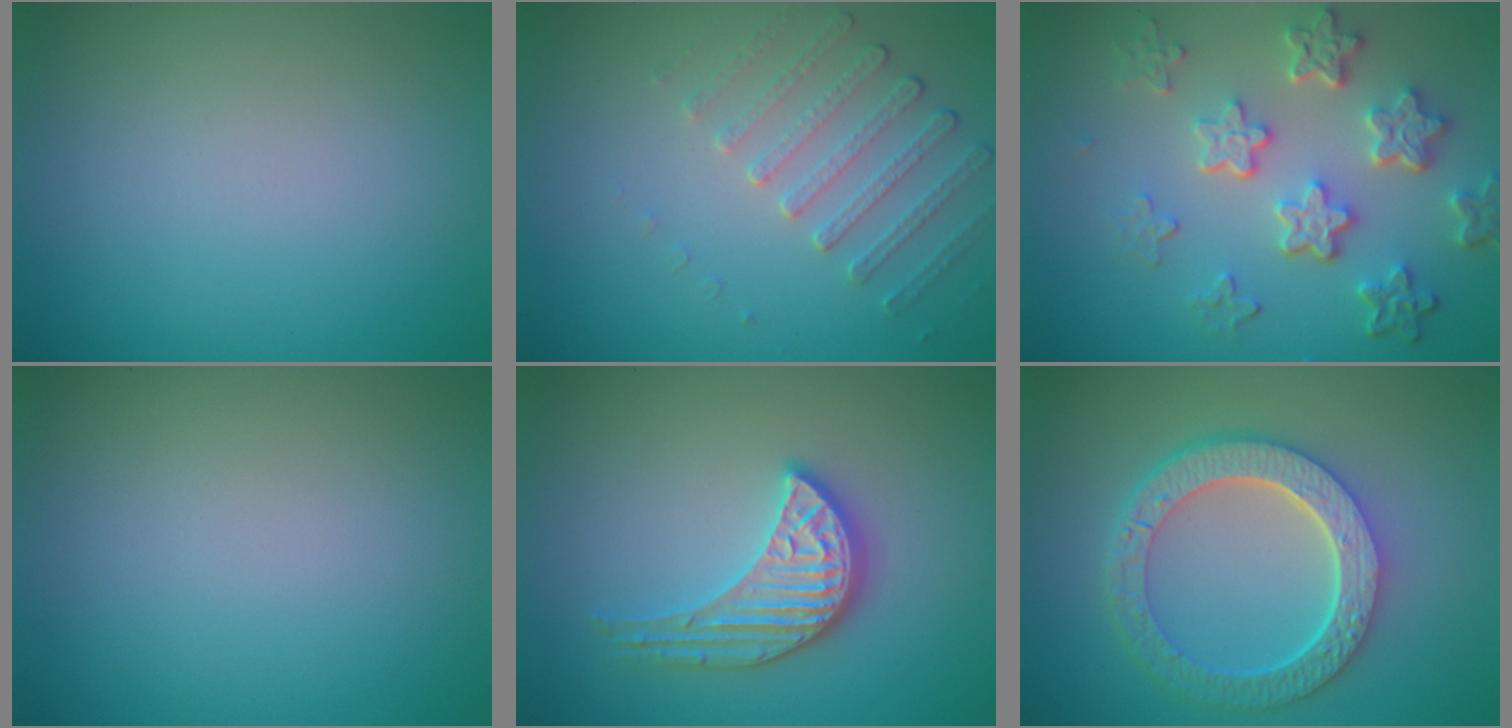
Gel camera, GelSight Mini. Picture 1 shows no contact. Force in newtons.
{"total": 2.2, "press": 1.8, "slide": 1.2}
{"total": 5.9, "press": 4.4, "slide": 3.9}
{"total": 0.0}
{"total": 3.9, "press": 3.5, "slide": 1.6}
{"total": 6.5, "press": 5.0, "slide": 4.1}